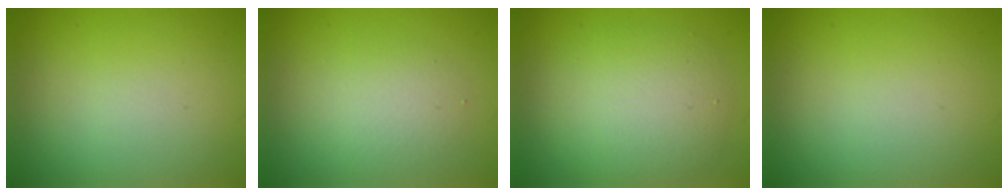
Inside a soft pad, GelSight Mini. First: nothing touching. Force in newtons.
{"total": 2.4, "press": 2.4, "slide": 0.2}
{"total": 5.2, "press": 5.2, "slide": 0.1}
{"total": 0.0}